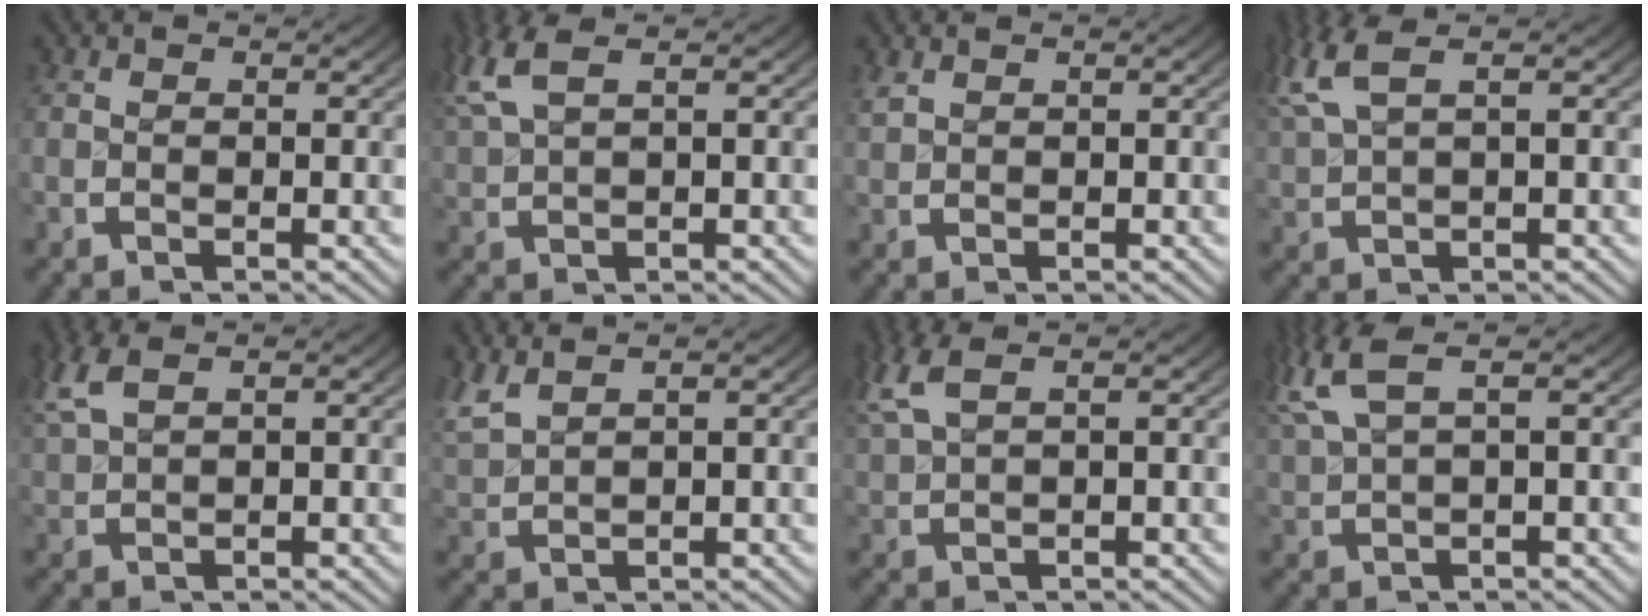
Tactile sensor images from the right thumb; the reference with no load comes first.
{"total": 3.4, "force": [2.1, 1.7, 2.1], "torque": [-0.058, 0.004, 0.043]}
{"total": 1.2, "force": [0.9, 0.7, 0.4], "torque": [-0.007, 0.003, 0.020]}
{"total": 4.2, "force": [2.3, 2.2, 2.8], "torque": [-0.069, 0.007, 0.044]}
{"total": 2.7, "force": [1.8, 1.4, 1.6], "torque": [-0.043, 0.004, 0.039]}
{"total": 3.1, "force": [1.9, 1.8, 1.6], "torque": [-0.046, 0.001, 0.044]}
{"total": 3.1, "force": [1.9, 1.5, 1.9], "torque": [-0.053, 0.005, 0.039]}
{"total": 4.8, "force": [2.3, 2.6, 3.3], "torque": [-0.079, 0.007, 0.042]}